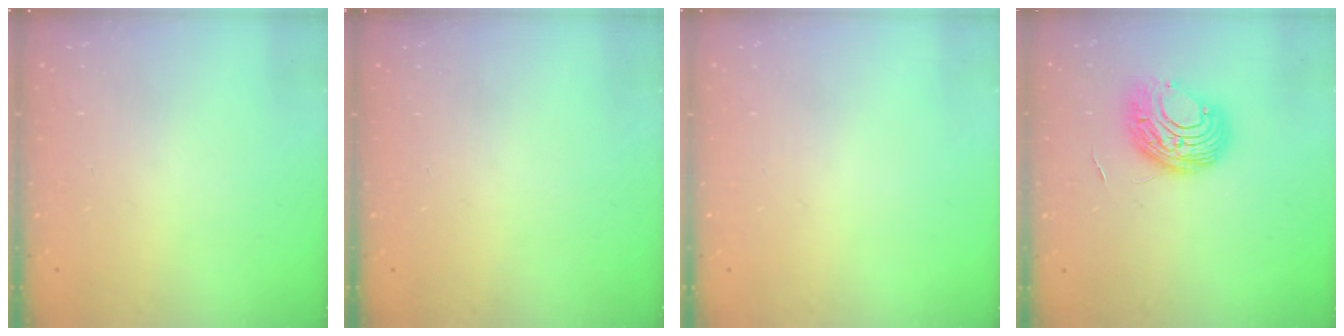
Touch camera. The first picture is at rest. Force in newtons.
{"total": 0.0}
{"total": 0.0}
{"total": 8.8, "press": 8.8, "slide": 0.6}